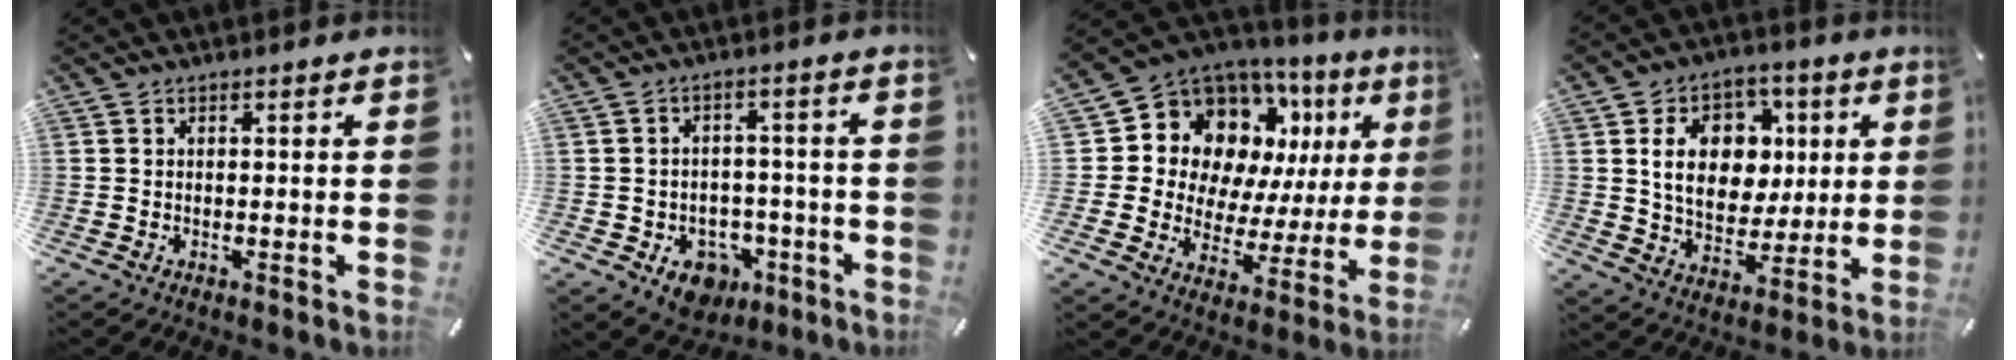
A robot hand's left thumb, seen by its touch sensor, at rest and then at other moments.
{"total": 7.4, "force": [-3.2, 6.1, 2.5], "torque": [-0.024, 0.027, -0.049]}
{"total": 13.5, "force": [7.1, 10.2, 5.4], "torque": [-0.089, -0.074, 0.136]}
{"total": 13.9, "force": [3.2, 11.4, 7.4], "torque": [-0.114, 0.005, 0.065]}